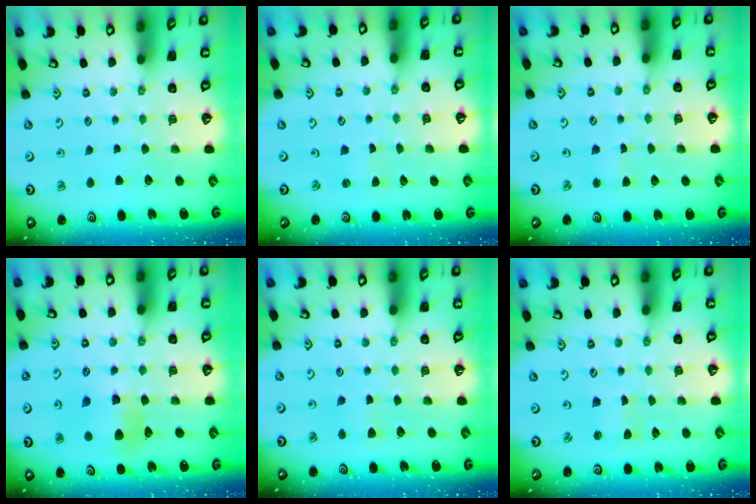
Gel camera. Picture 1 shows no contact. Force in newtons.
{"total": 0.7, "press": 0.7, "slide": 0.1}
{"total": 1.9, "press": 1.9, "slide": 0.2}
{"total": 7.2, "press": 7.2, "slide": 0.6}
{"total": 4.0, "press": 3.9, "slide": 0.6}
{"total": 0.9, "press": 0.9, "slide": 0.1}